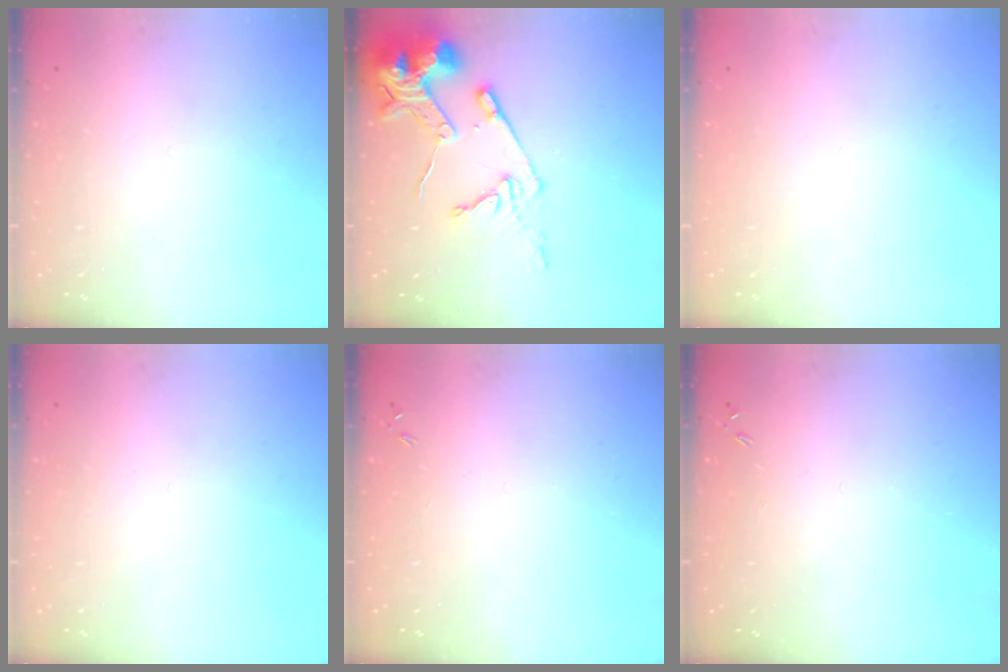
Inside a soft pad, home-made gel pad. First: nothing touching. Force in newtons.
{"total": 14.6, "press": 14.5, "slide": 1.7}
{"total": 0.0}
{"total": 0.0}
{"total": 0.0}
{"total": 0.0}